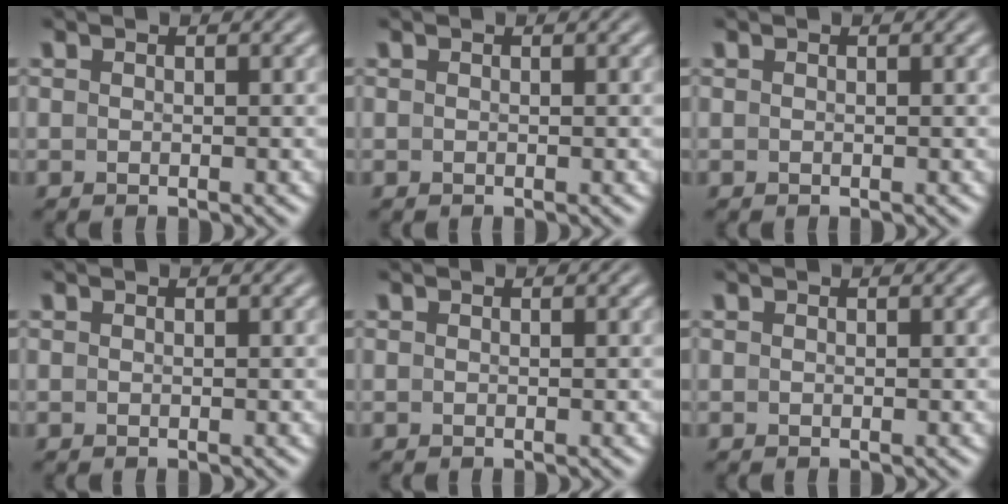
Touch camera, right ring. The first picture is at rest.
{"total": 0.0}
{"total": 0.0}
{"total": 0.0}
{"total": 0.0}
{"total": 0.0}